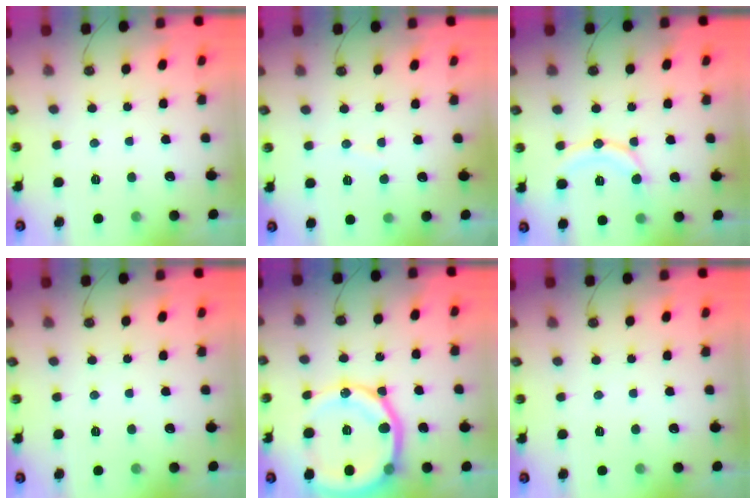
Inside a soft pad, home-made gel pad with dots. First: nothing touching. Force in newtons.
{"total": 4.7, "press": 4.5, "slide": 1.4}
{"total": 12.4, "press": 12.4, "slide": 1.3}
{"total": 0.0}
{"total": 20.3, "press": 20.1, "slide": 2.6}
{"total": 0.0}